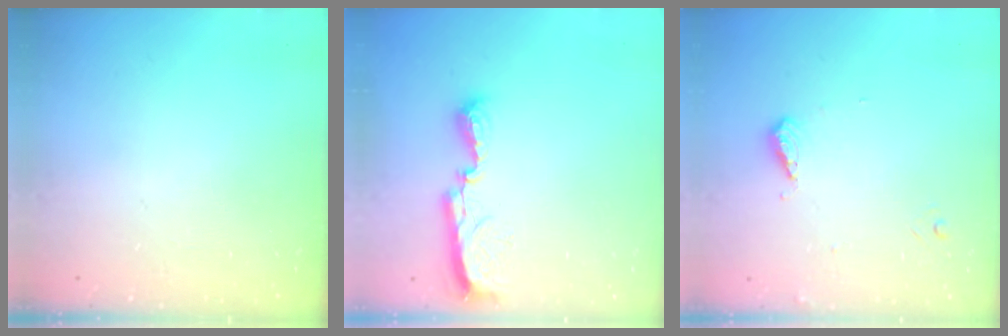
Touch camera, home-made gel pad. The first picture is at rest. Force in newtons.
{"total": 8.3, "press": 8.3, "slide": 0.9}
{"total": 5.0, "press": 4.9, "slide": 0.6}